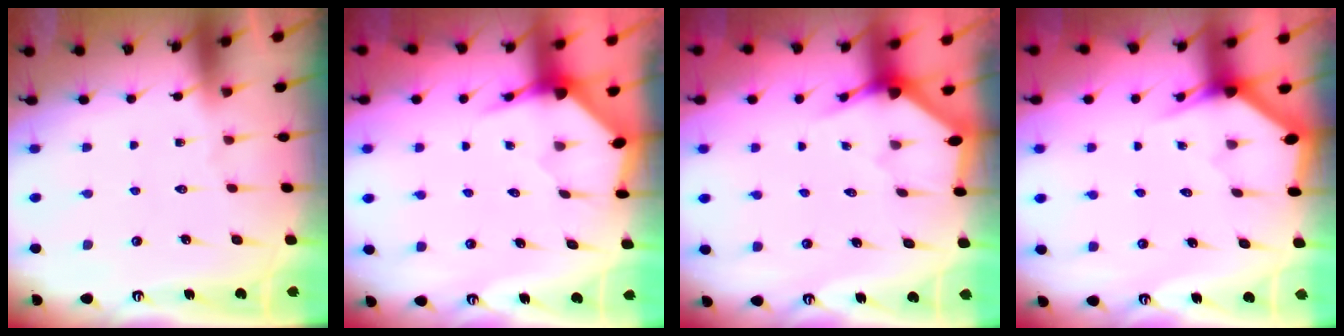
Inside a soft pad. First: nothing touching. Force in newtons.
{"total": 3.7, "press": 3.7, "slide": 0.4}
{"total": 3.0, "press": 3.0, "slide": 0.2}
{"total": 3.2, "press": 3.2, "slide": 0.1}